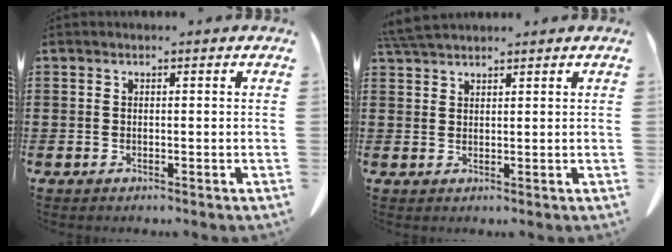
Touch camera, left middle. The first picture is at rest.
{"total": 3.6, "force": [3.3, 0.5, 1.4], "torque": [-0.038, -0.003, 0.064]}